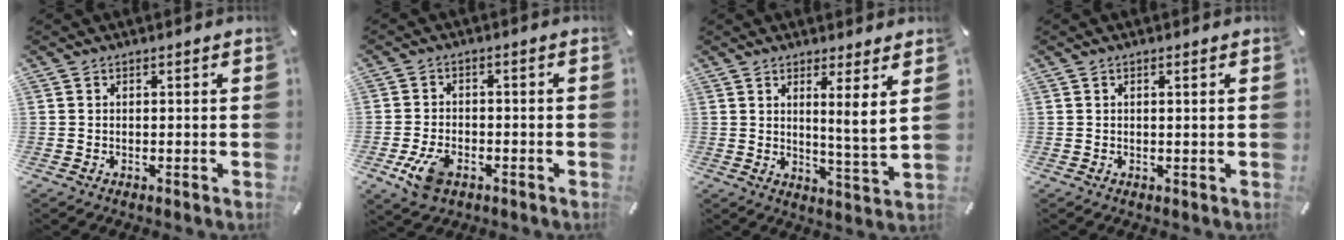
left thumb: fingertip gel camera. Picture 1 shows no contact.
{"total": 7.1, "force": [-3.4, 4.2, 4.6], "torque": [-0.109, 0.007, -0.063]}
{"total": 5.3, "force": [2.9, -0.7, 4.4], "torque": [-0.083, -0.026, 0.045]}
{"total": 1.0, "force": [0.3, -0.1, 0.9], "torque": [-0.017, -0.002, 0.005]}